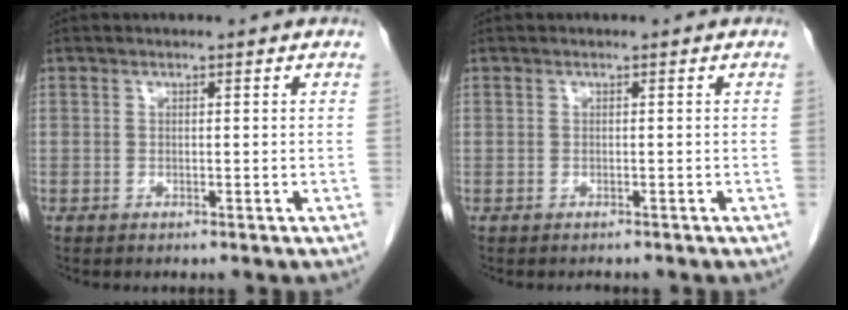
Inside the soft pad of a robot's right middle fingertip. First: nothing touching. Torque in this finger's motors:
{"motor_torque": [0.02, -0.02, 0.00, 0.00]}